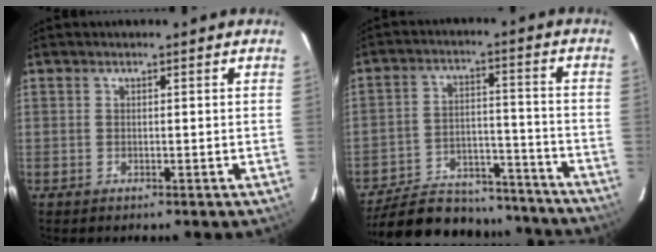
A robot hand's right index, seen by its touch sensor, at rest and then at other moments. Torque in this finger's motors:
{"motor_torque": [1.02, -1.12, 0.61, 0.07]}